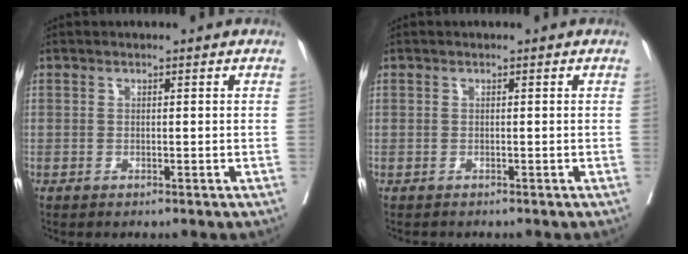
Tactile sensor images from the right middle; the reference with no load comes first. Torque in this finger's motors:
{"motor_torque": [-0.81, 0.08, -0.39, -0.12]}